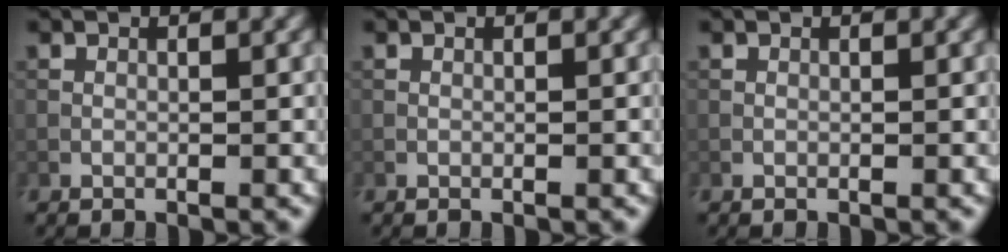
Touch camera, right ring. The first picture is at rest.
{"total": 0.0}
{"total": 0.0}